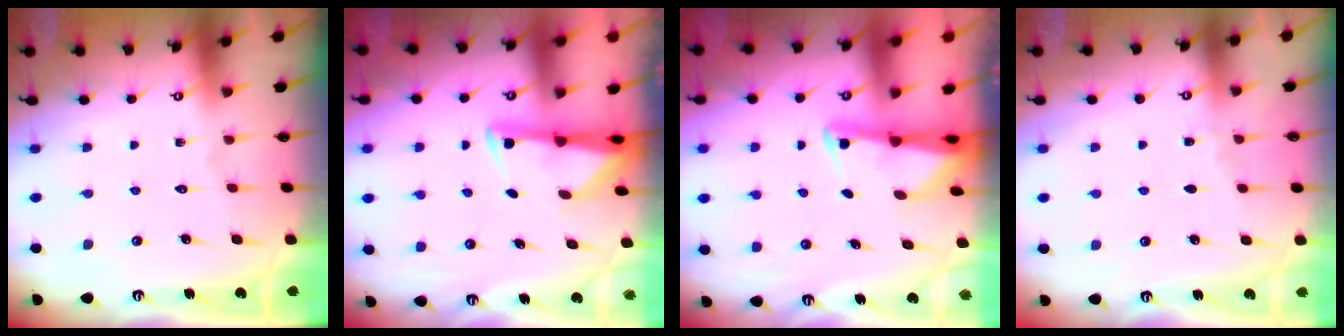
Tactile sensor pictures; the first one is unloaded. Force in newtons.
{"total": 3.0, "press": 2.9, "slide": 0.5}
{"total": 2.2, "press": 2.2, "slide": 0.5}
{"total": 2.4, "press": 2.3, "slide": 0.4}